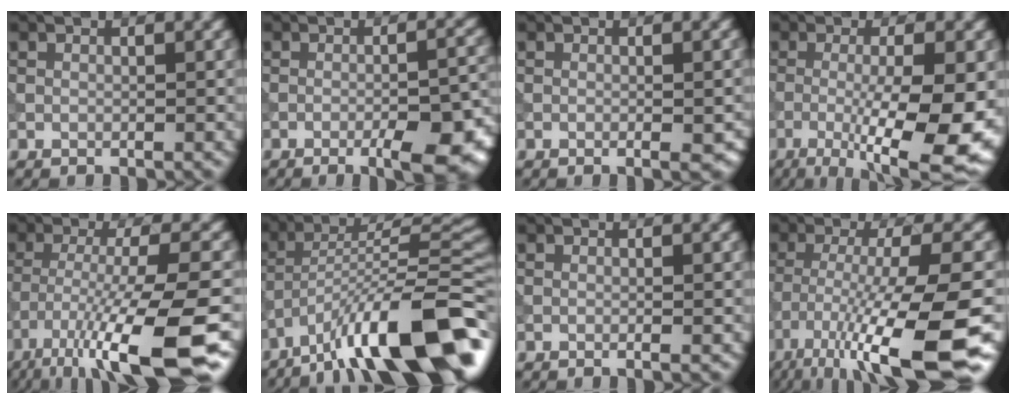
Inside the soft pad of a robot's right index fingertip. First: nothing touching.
{"total": 8.0, "force": [-3.7, 2.3, 6.7], "torque": [-0.094, -0.003, -0.044]}
{"total": 2.4, "force": [-0.7, 0.5, 2.2], "torque": [-0.031, -0.003, -0.006]}
{"total": 11.7, "force": [-2.9, 3.0, 10.9], "torque": [-0.169, -0.020, -0.038]}
{"total": 12.5, "force": [-7.4, 2.0, 9.9], "torque": [-0.162, -0.007, -0.126]}
{"total": 16.0, "force": [-9.8, 4.4, 11.8], "torque": [-0.192, 0.017, -0.169]}
{"total": 0.9, "force": [-0.2, 0.1, 0.9], "torque": [-0.011, -0.001, -0.006]}
{"total": 13.5, "force": [-7.6, 2.5, 10.9], "torque": [-0.188, -0.011, -0.127]}